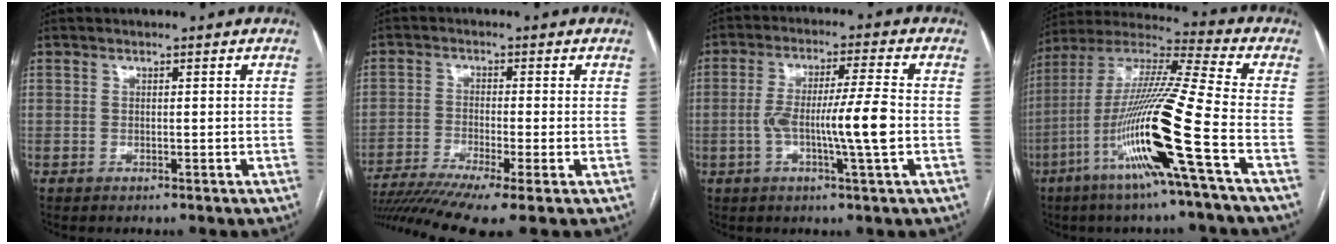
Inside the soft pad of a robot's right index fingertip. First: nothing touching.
{"total": 12.5, "force": [-9.3, 0.2, 8.4], "torque": [-0.149, -0.020, -0.157]}
{"total": 9.3, "force": [-1.6, -0.3, 9.2], "torque": [-0.167, 0.003, -0.030]}
{"total": 19.3, "force": [-7.3, -1.4, 17.8], "torque": [-0.363, -0.021, -0.149]}